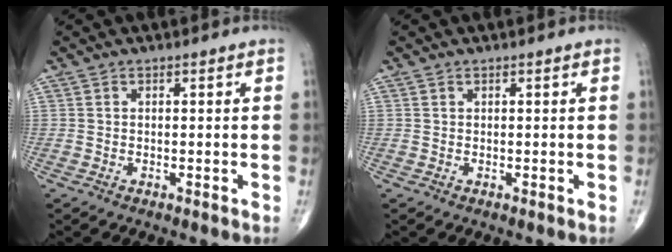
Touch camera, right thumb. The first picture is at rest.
{"total": 0.0}